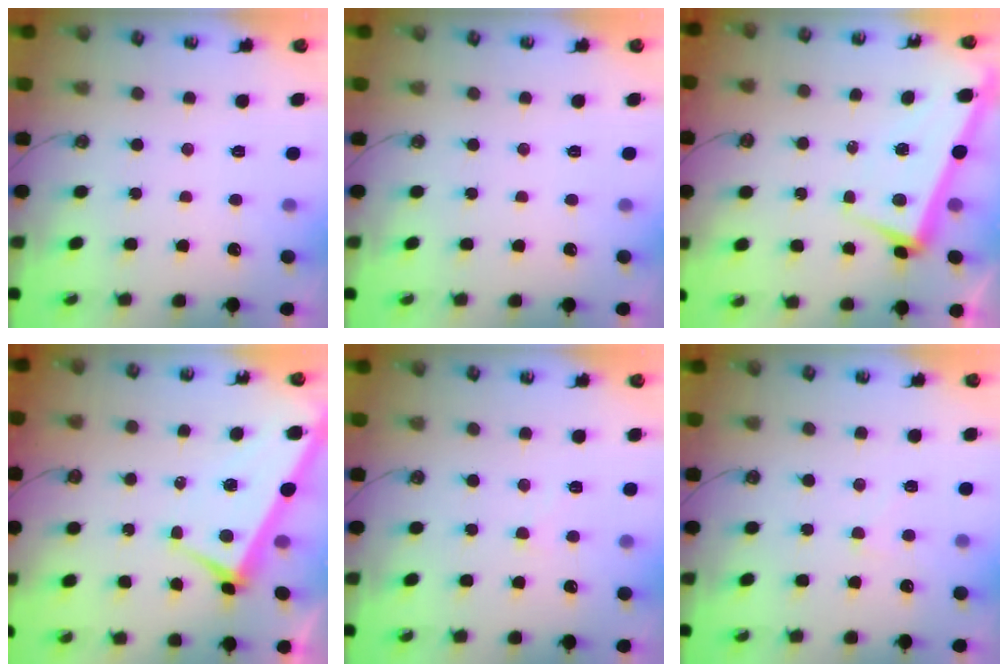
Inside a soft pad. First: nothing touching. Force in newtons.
{"total": 0.0}
{"total": 2.4, "press": 1.6, "slide": 1.8}
{"total": 2.2, "press": 2.0, "slide": 0.8}
{"total": 0.7, "press": 0.5, "slide": 0.5}
{"total": 1.1, "press": 1.0, "slide": 0.5}